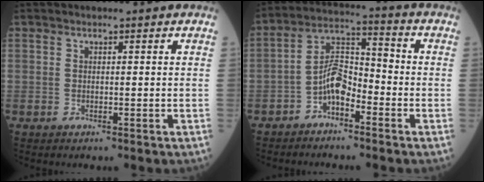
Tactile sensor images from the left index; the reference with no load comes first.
{"total": 6.4, "force": [-3.2, 2.9, 4.8], "torque": [-0.093, 0.024, -0.062]}